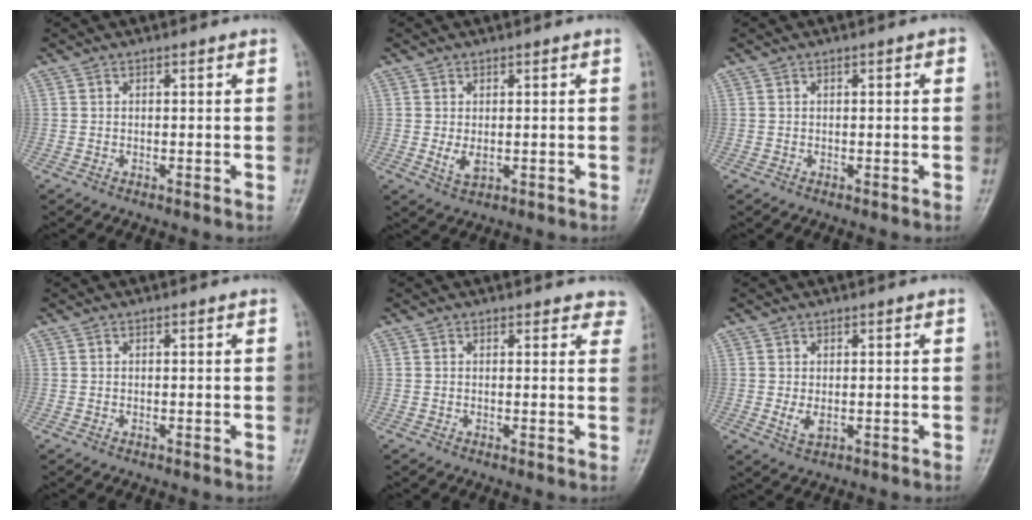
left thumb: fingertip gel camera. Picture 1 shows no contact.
{"total": 3.1, "force": [-0.2, 1.7, 2.6], "torque": [-0.047, -0.003, 0.001]}
{"total": 1.7, "force": [0.4, 0.6, 1.5], "torque": [-0.019, 0.004, 0.002]}
{"total": 0.0}
{"total": 4.0, "force": [3.4, 1.8, 0.8], "torque": [0.029, -0.012, 0.020]}
{"total": 2.8, "force": [-0.2, 1.6, 2.4], "torque": [-0.045, -0.003, 0.001]}